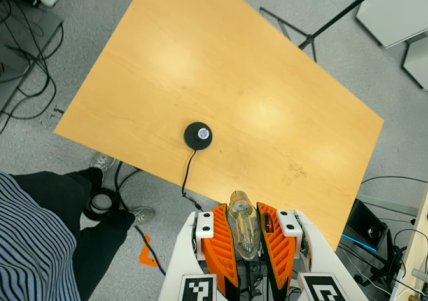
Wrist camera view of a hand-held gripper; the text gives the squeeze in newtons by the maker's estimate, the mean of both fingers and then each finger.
{"total": 22.0, "left": 25.0, "right": 18.9}